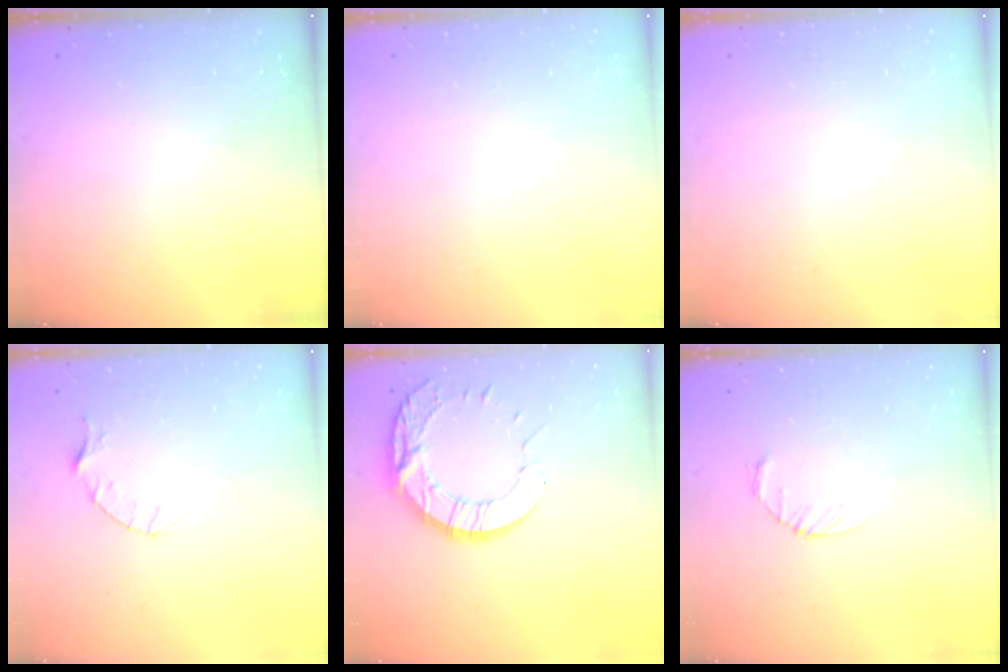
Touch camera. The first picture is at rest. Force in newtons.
{"total": 0.0}
{"total": 0.0}
{"total": 3.5, "press": 3.5, "slide": 0.4}
{"total": 13.6, "press": 13.5, "slide": 1.1}
{"total": 3.4, "press": 3.4, "slide": 0.5}